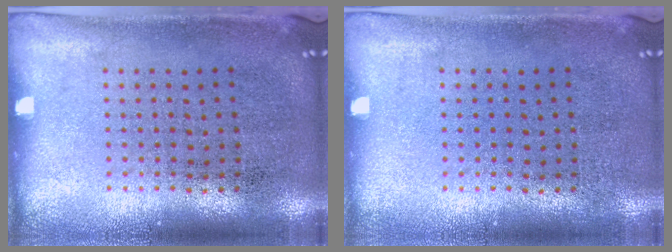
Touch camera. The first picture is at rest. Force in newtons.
{"total": 0.0}